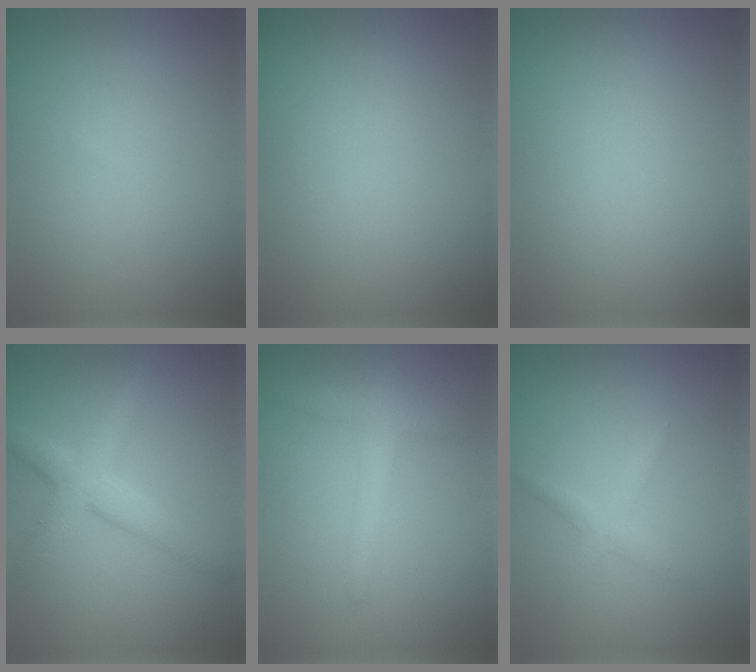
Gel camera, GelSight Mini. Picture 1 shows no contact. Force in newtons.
{"total": 0.0}
{"total": 0.0}
{"total": 4.2, "press": 4.2, "slide": 0.2}
{"total": 2.7, "press": 2.6, "slide": 0.1}
{"total": 1.5, "press": 1.5, "slide": 0.1}